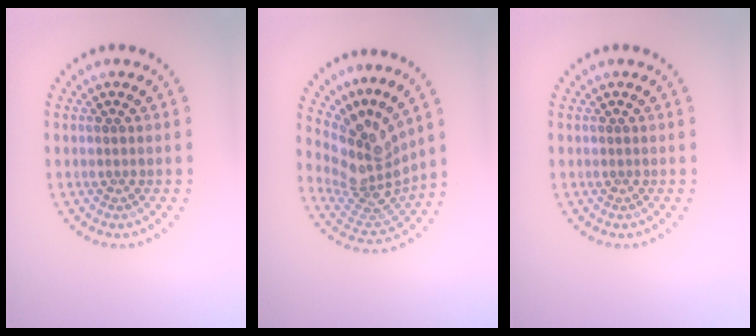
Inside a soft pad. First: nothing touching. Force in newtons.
{"total": 4.7, "press": 3.1, "slide": 3.6}
{"total": 0.0}